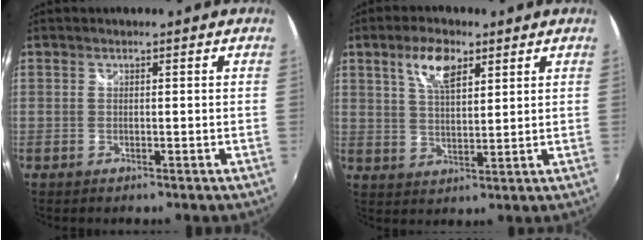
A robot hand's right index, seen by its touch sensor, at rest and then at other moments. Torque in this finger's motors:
{"motor_torque": [0.32, 0.19, 0.36, 0.08]}